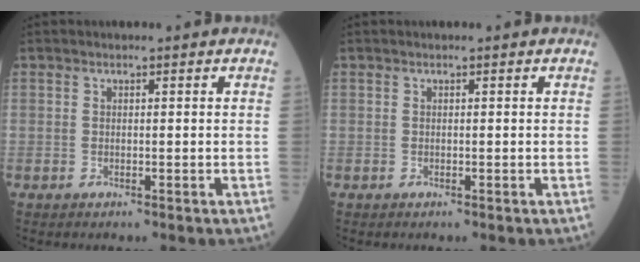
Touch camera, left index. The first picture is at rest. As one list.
[{"total": 0.0}]